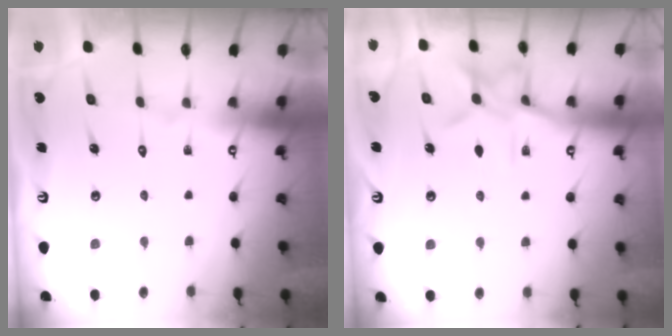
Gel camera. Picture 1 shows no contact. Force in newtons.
{"total": 9.0, "press": 9.0, "slide": 0.6}